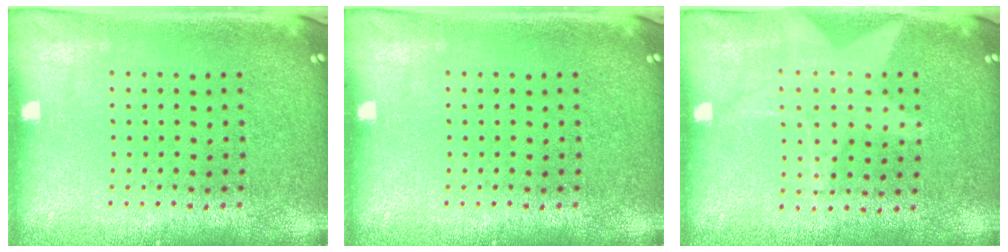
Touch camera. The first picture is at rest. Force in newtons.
{"total": 0.0}
{"total": 1.0, "press": 0.9, "slide": 0.4}